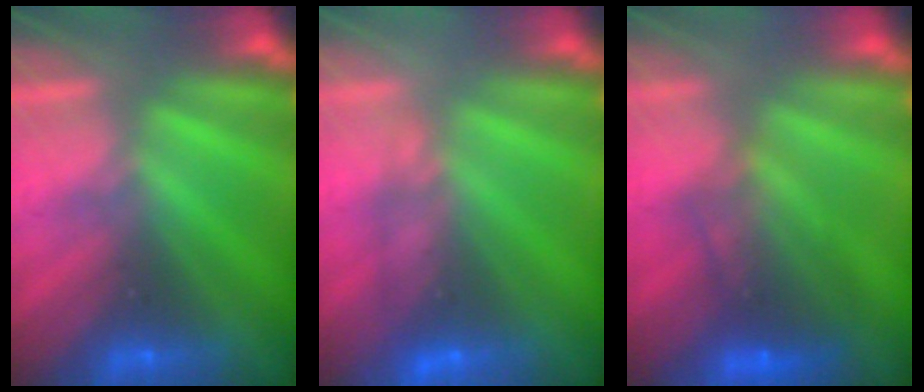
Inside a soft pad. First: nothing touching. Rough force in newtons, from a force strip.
{"total": 4.7}
{"total": 6.9}